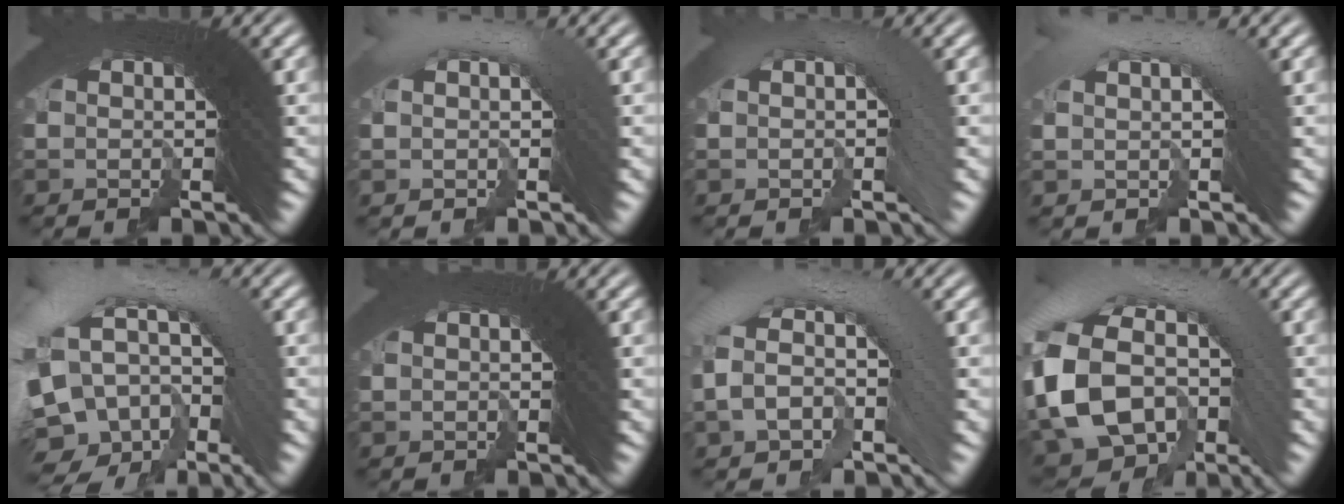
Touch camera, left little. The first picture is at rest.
{"total": 1.7, "force": [1.1, -0.3, 1.2], "torque": [-0.010, 0.031, 0.011]}
{"total": 1.4, "force": [0.2, -0.1, 1.4], "torque": [0.000, 0.019, 0.000]}
{"total": 2.9, "force": [1.5, 0.5, 2.5], "torque": [-0.033, 0.029, 0.022]}
{"total": 11.2, "force": [-1.9, 8.4, 7.2], "torque": [-0.159, -0.006, -0.040]}
{"total": 0.0}
{"total": 5.4, "force": [1.0, 3.0, 4.4], "torque": [-0.064, 0.032, 0.002]}
{"total": 11.5, "force": [-0.4, 8.4, 7.7], "torque": [-0.173, -0.012, -0.009]}